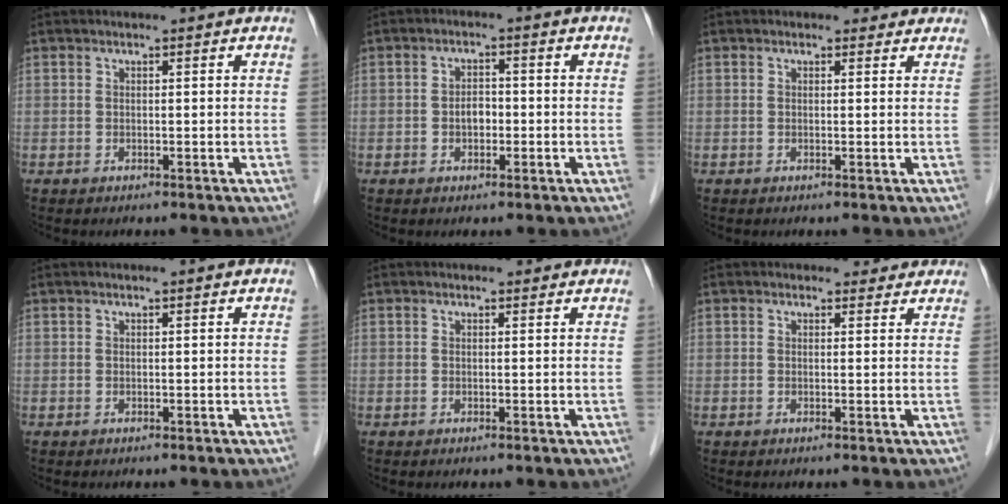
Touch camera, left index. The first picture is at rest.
{"total": 2.7, "force": [-0.7, 1.7, 2.0], "torque": [-0.033, 0.011, -0.012]}
{"total": 1.8, "force": [1.5, 1.1, 0.1], "torque": [0.003, 0.002, 0.009]}
{"total": 0.0}
{"total": 1.4, "force": [1.2, 0.6, 0.4], "torque": [-0.006, 0.005, 0.012]}
{"total": 2.5, "force": [2.2, 1.3, 0.0], "torque": [0.005, 0.001, 0.017]}